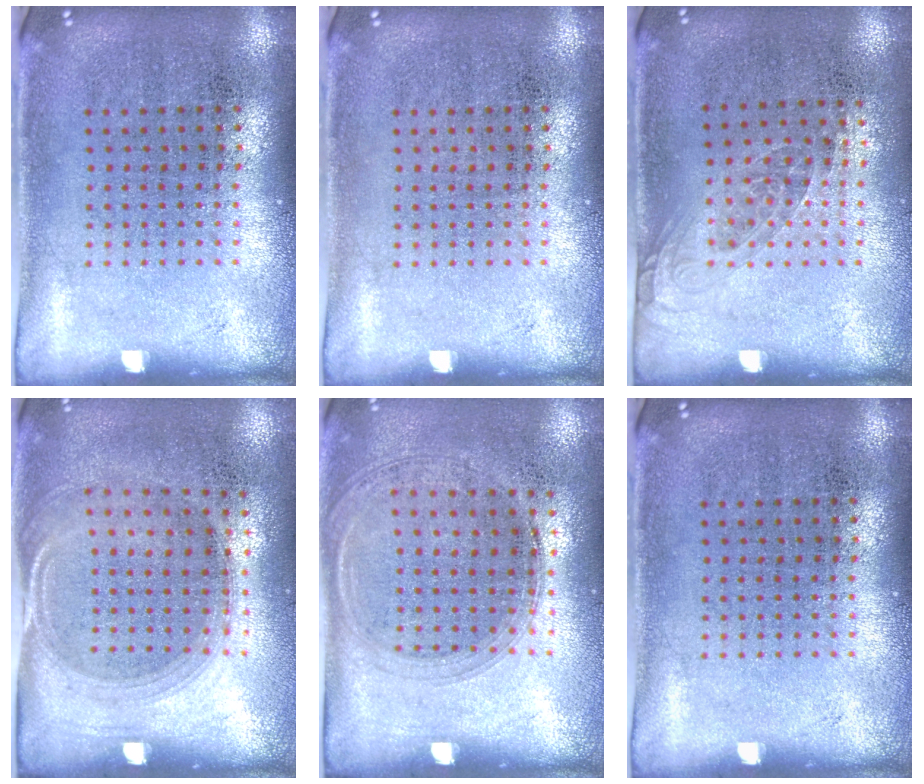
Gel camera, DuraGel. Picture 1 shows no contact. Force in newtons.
{"total": 0.0}
{"total": 1.0, "press": 0.9, "slide": 0.6}
{"total": 1.5, "press": 1.3, "slide": 0.7}
{"total": 1.3, "press": 1.2, "slide": 0.6}
{"total": 0.0}